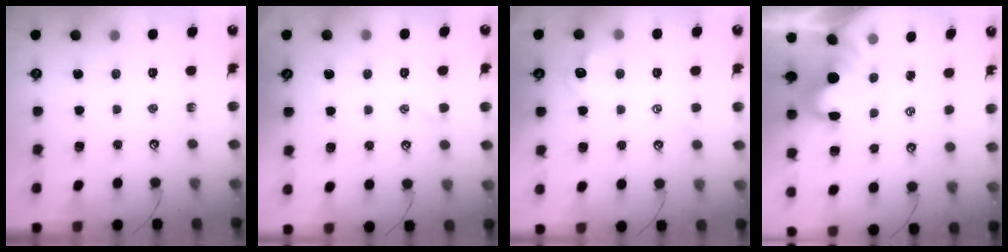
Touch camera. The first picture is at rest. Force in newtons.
{"total": 1.3, "press": 1.1, "slide": 0.7}
{"total": 2.6, "press": 2.6, "slide": 0.6}
{"total": 3.9, "press": 3.9, "slide": 0.7}